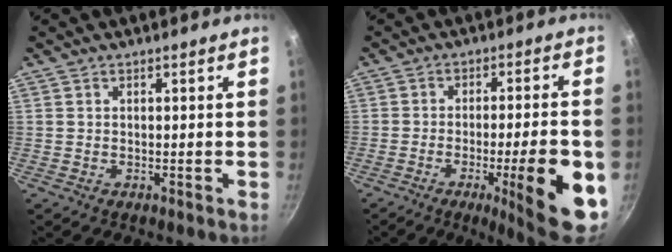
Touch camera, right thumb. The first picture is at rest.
{"total": 16.1, "force": [-5.2, 3.1, 14.9], "torque": [-0.188, 0.019, -0.069]}